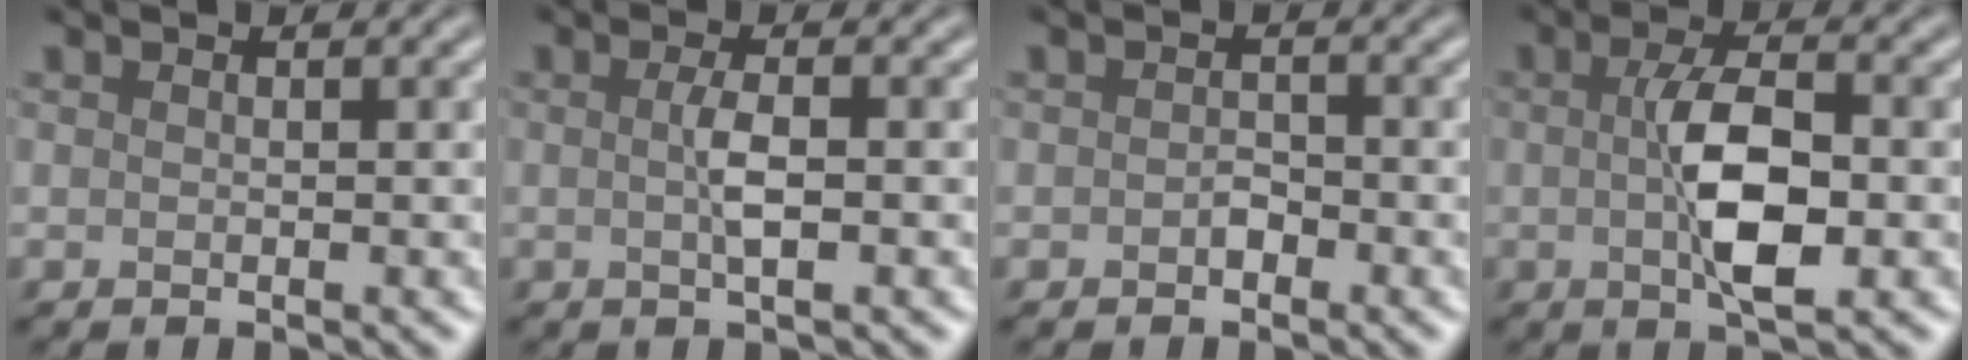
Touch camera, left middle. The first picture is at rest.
{"total": 2.1, "force": [0.0, 0.4, 2.0], "torque": [-0.039, 0.000, -0.003]}
{"total": 1.1, "force": [-0.5, 0.7, 0.6], "torque": [-0.012, 0.000, -0.010]}
{"total": 5.5, "force": [-0.3, 1.9, 5.2], "torque": [-0.099, 0.001, -0.007]}